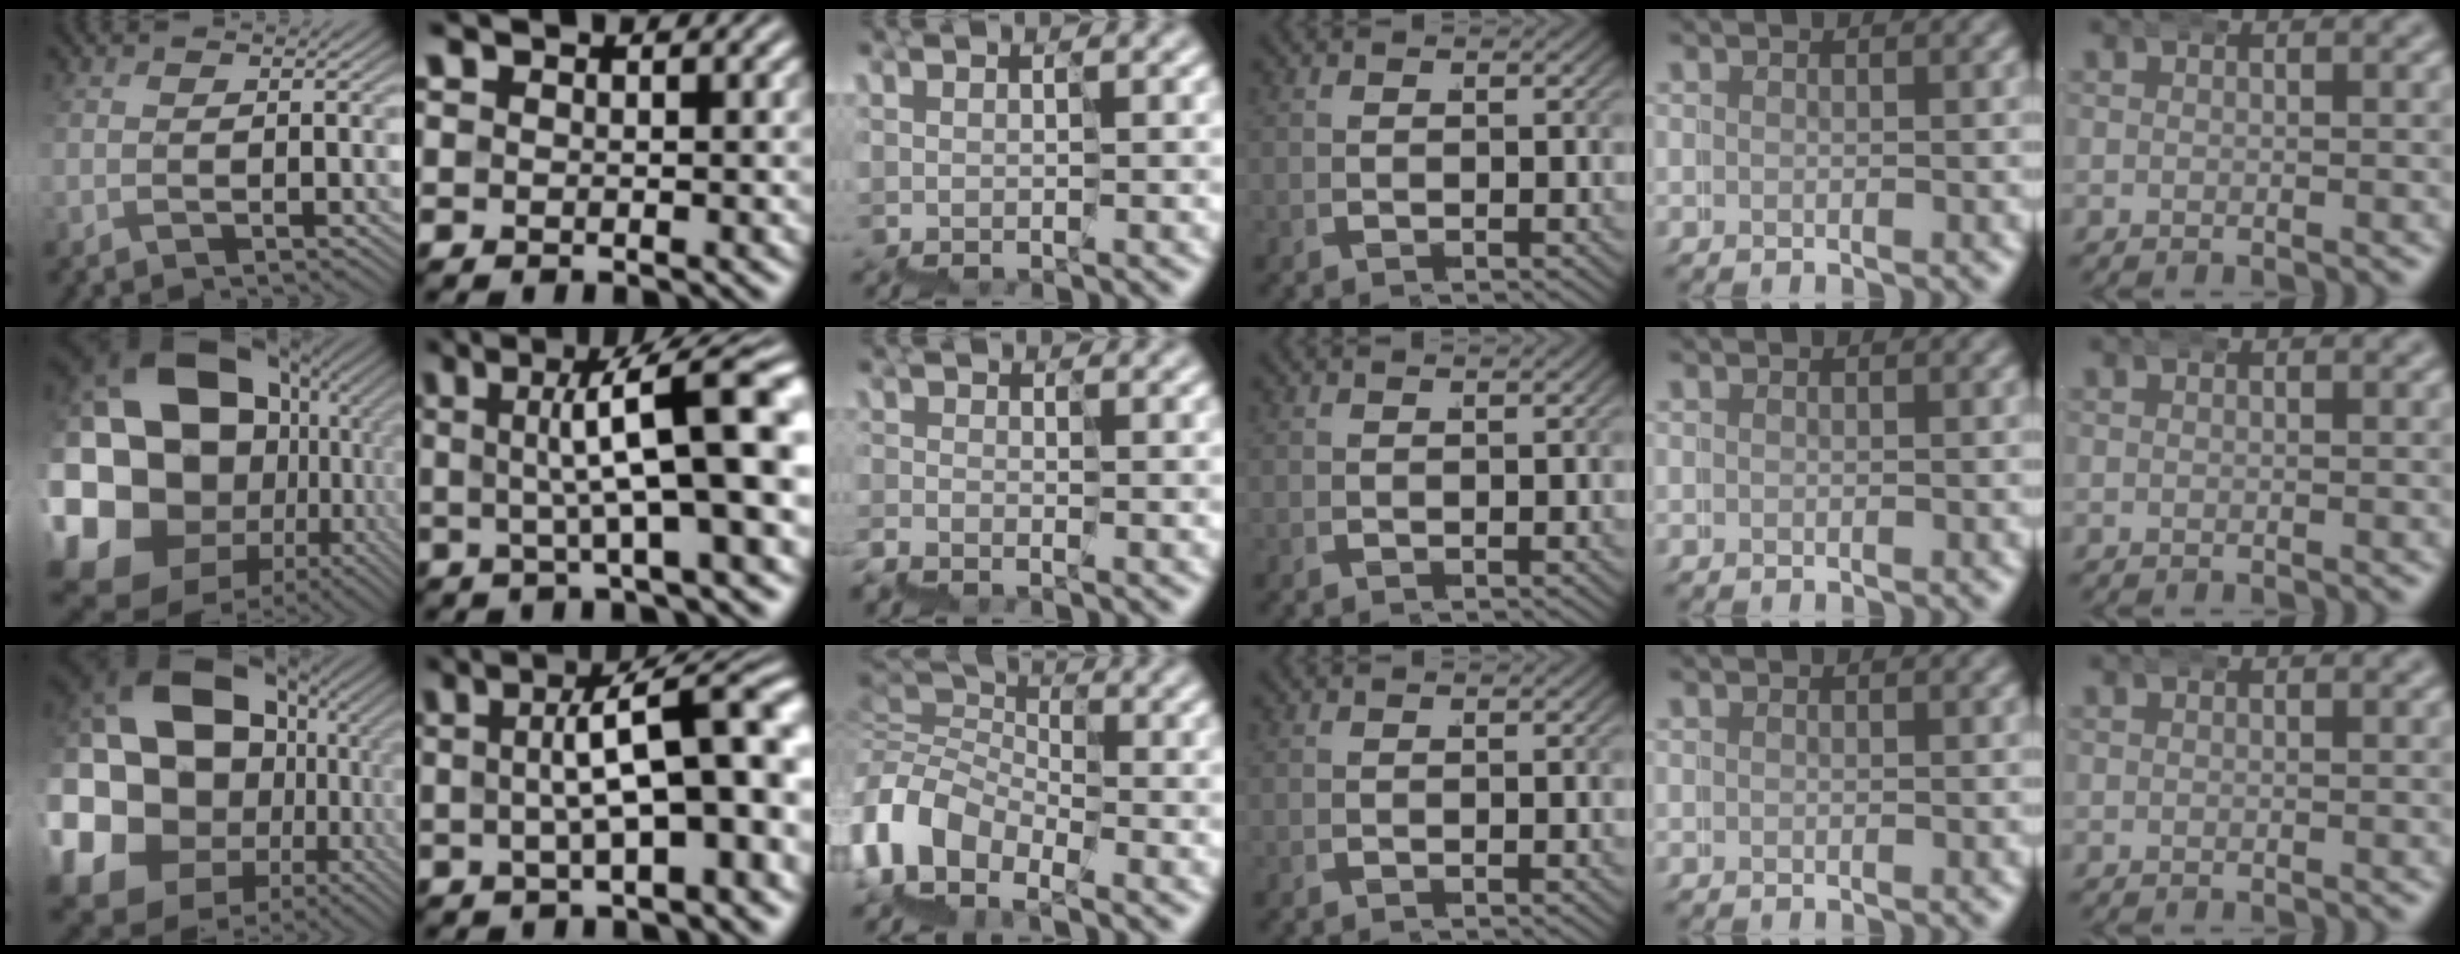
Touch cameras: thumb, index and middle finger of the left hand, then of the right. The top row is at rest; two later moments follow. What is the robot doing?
{"motion": "wrap", "object": "belt"}